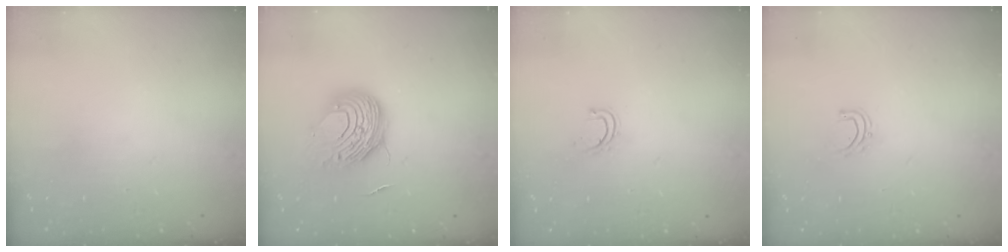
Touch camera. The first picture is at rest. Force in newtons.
{"total": 9.6, "press": 9.5, "slide": 0.7}
{"total": 4.0, "press": 3.9, "slide": 0.4}
{"total": 4.8, "press": 4.7, "slide": 0.7}